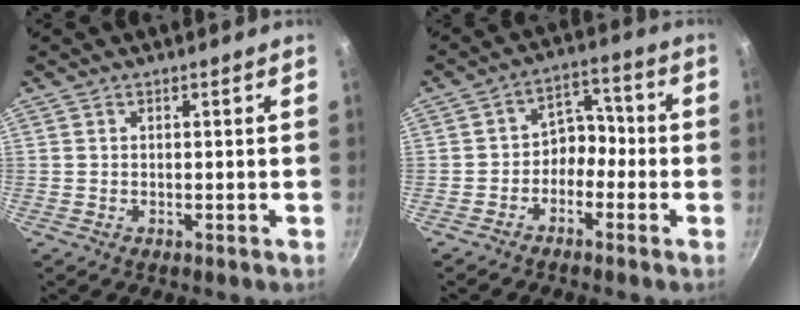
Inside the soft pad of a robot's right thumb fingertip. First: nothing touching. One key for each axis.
{"total": 5.4, "fx": -2.0, "fy": 4.1, "fz": 2.8, "tx": -0.002, "ty": 0.038, "tz": -0.044}